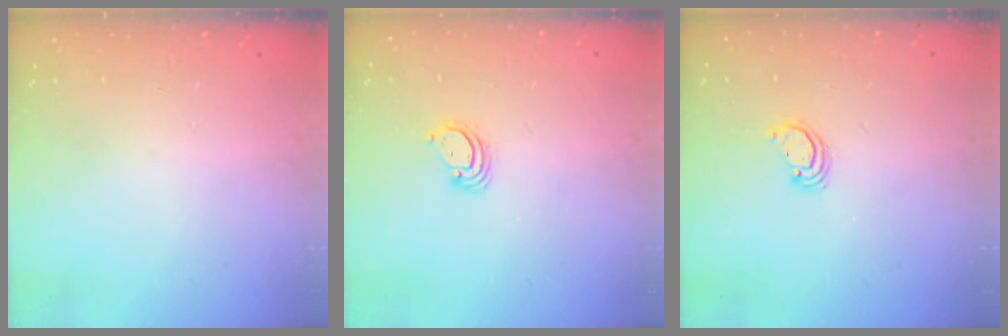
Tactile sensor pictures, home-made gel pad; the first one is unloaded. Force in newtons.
{"total": 2.9, "press": 2.9, "slide": 0.3}
{"total": 2.8, "press": 2.8, "slide": 0.2}